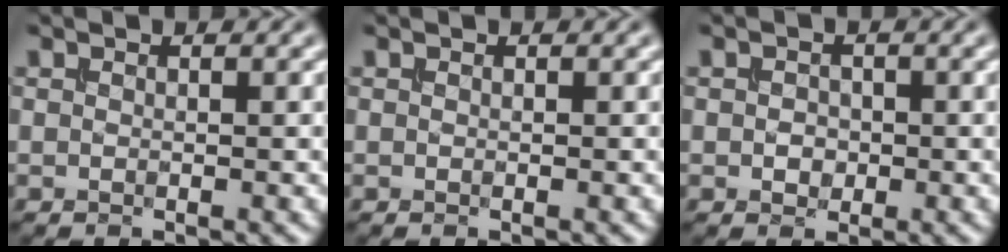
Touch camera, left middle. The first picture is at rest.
{"total": 0.0}
{"total": 1.3, "force": [-0.2, 1.1, 0.7], "torque": [-0.015, -0.002, -0.008]}